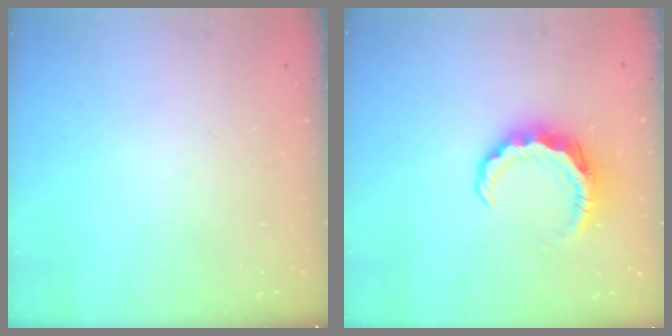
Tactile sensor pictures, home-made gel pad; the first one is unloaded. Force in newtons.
{"total": 8.2, "press": 8.2, "slide": 1.1}